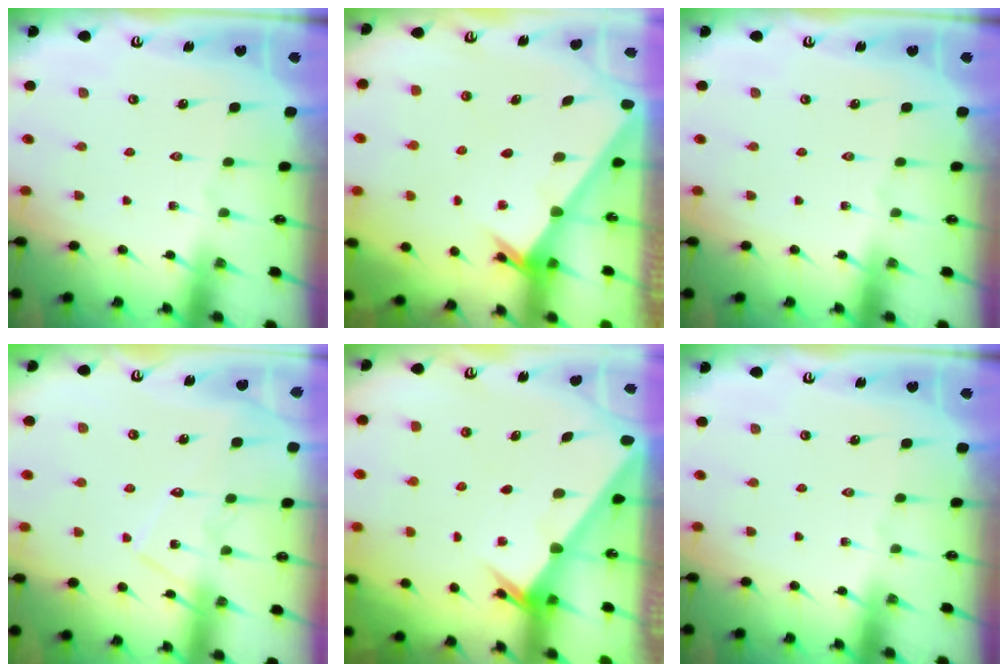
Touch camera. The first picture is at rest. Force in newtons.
{"total": 2.5, "press": 2.5, "slide": 0.2}
{"total": 0.0}
{"total": 10.1, "press": 10.1, "slide": 0.7}
{"total": 2.1, "press": 2.1, "slide": 0.1}
{"total": 0.0}